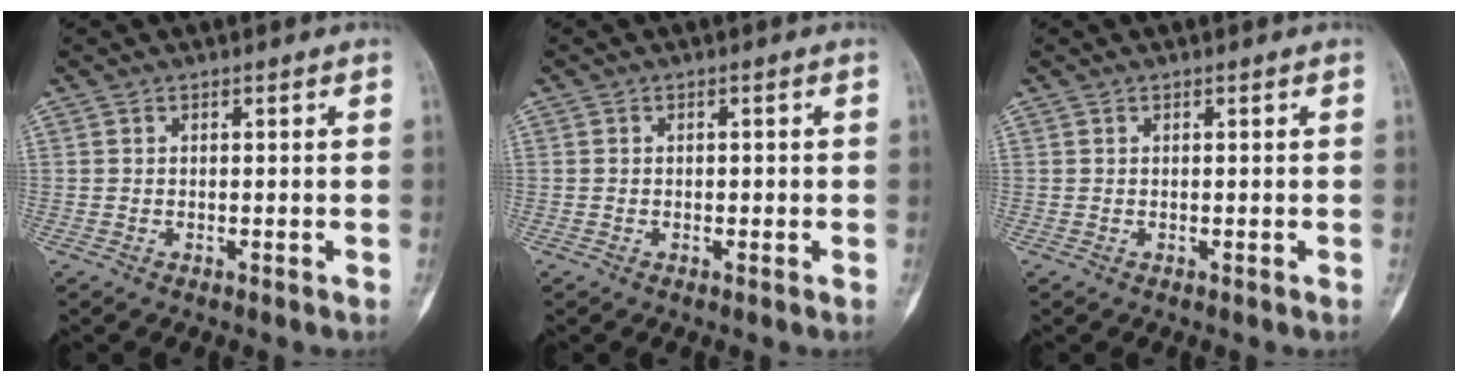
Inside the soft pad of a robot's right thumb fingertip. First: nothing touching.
{"total": 0.6, "force": [-0.1, 0.6, 0.2], "torque": [0.004, 0.004, -0.002]}
{"total": 0.0}